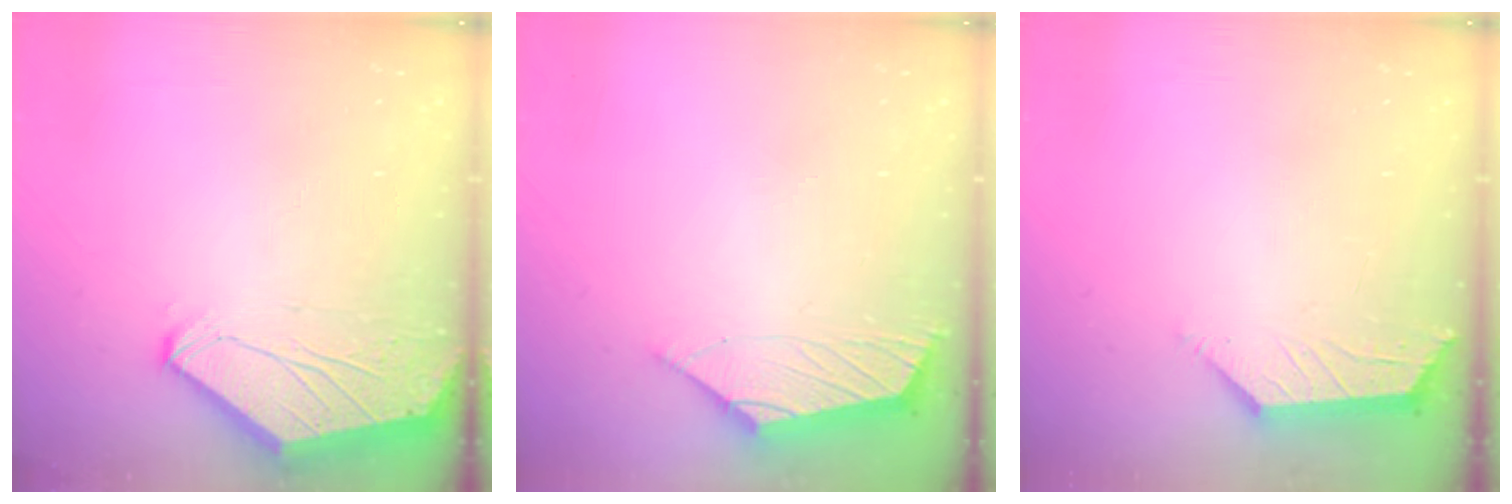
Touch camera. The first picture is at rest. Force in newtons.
{"total": 2.9, "press": 2.8, "slide": 0.6}
{"total": 1.9, "press": 1.9, "slide": 0.3}